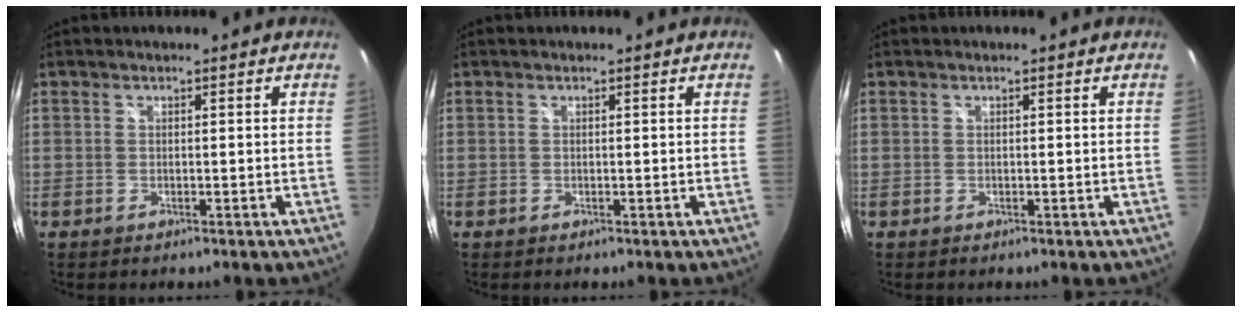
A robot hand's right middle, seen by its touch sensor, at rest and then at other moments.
{"total": 0.0}
{"total": 0.0}